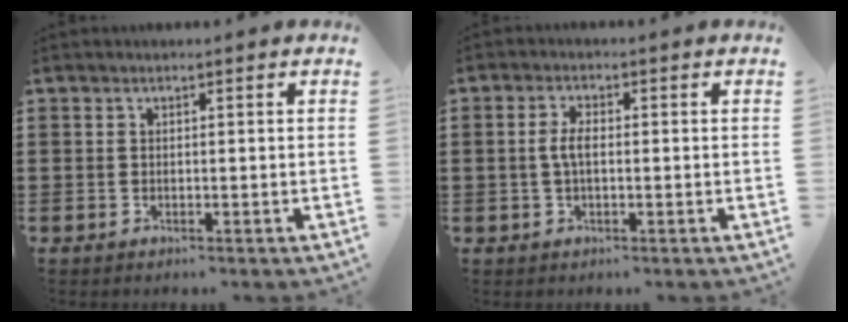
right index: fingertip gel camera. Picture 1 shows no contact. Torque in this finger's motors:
{"motor_torque": [0.58, 0.46, 0.35, 0.11]}